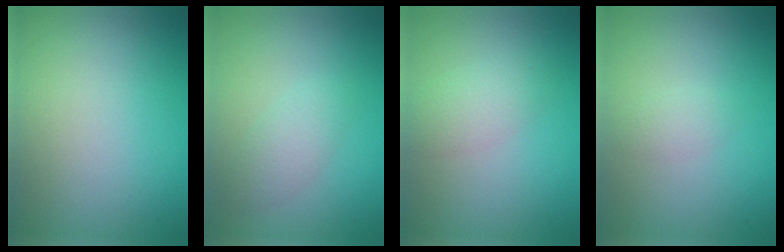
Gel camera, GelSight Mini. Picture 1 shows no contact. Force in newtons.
{"total": 2.1, "press": 2.1, "slide": 0.0}
{"total": 2.3, "press": 2.3, "slide": 0.1}
{"total": 1.0, "press": 1.0, "slide": 0.1}